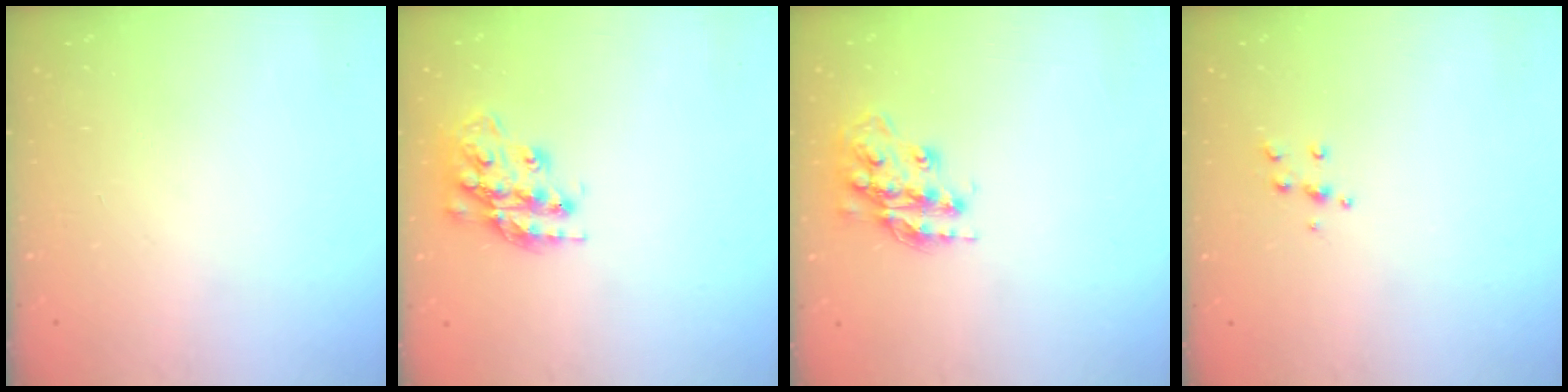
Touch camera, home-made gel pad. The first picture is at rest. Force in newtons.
{"total": 17.3, "press": 17.3, "slide": 1.4}
{"total": 16.0, "press": 16.0, "slide": 1.2}
{"total": 4.8, "press": 4.7, "slide": 0.6}